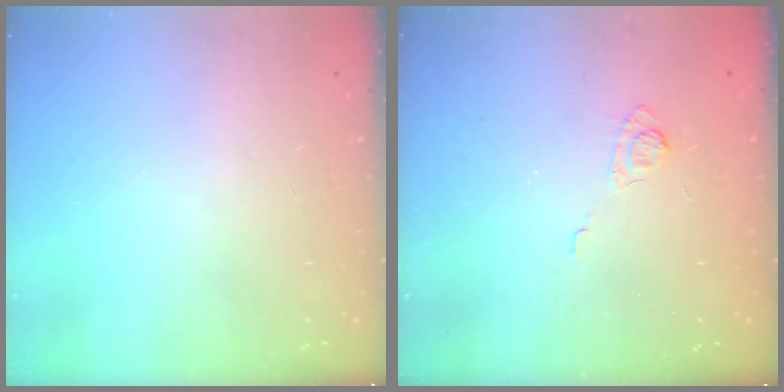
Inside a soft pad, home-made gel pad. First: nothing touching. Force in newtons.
{"total": 3.7, "press": 3.4, "slide": 1.5}